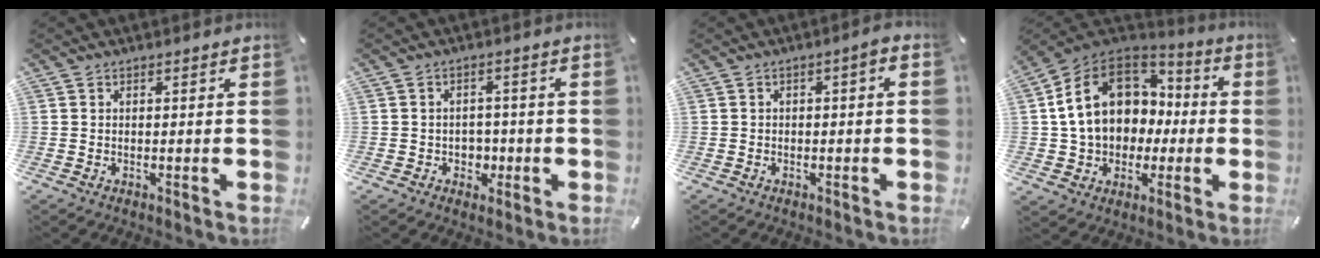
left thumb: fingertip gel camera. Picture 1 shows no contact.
{"total": 3.9, "force": [-0.7, 3.6, 1.1], "torque": [-0.009, -0.001, -0.017]}
{"total": 2.4, "force": [-1.1, 1.1, 1.9], "torque": [-0.032, 0.009, -0.022]}
{"total": 16.0, "force": [1.8, 13.5, 8.5], "torque": [-0.185, 0.007, 0.040]}